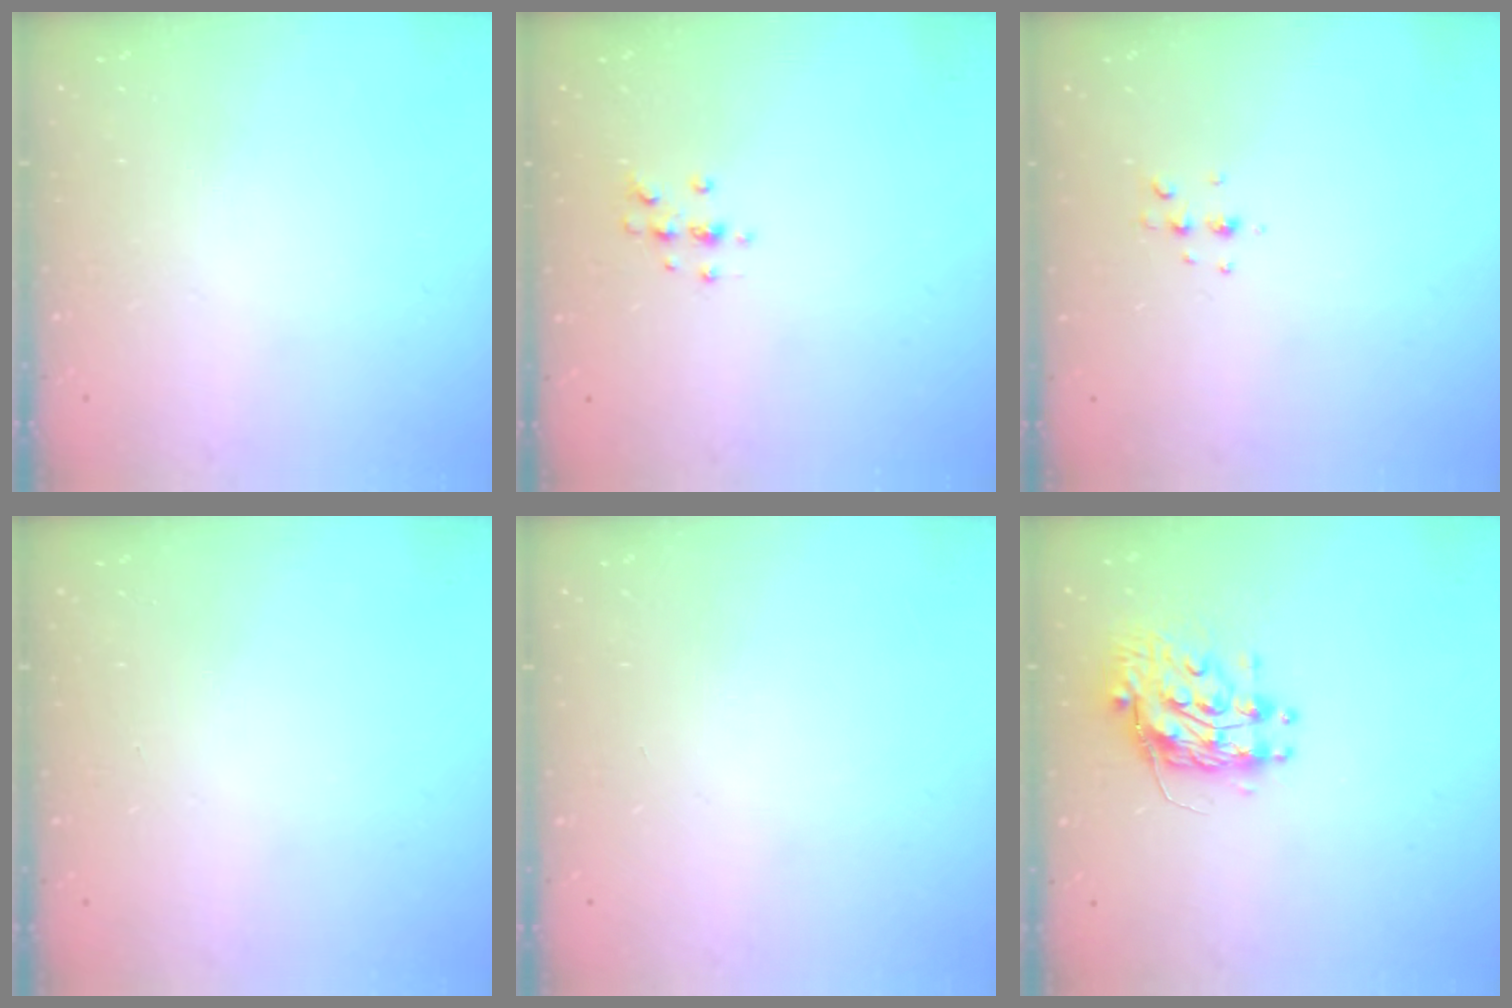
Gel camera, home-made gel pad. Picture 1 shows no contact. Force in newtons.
{"total": 4.3, "press": 4.2, "slide": 1.0}
{"total": 3.7, "press": 3.6, "slide": 0.7}
{"total": 0.0}
{"total": 0.0}
{"total": 10.6, "press": 10.5, "slide": 0.8}